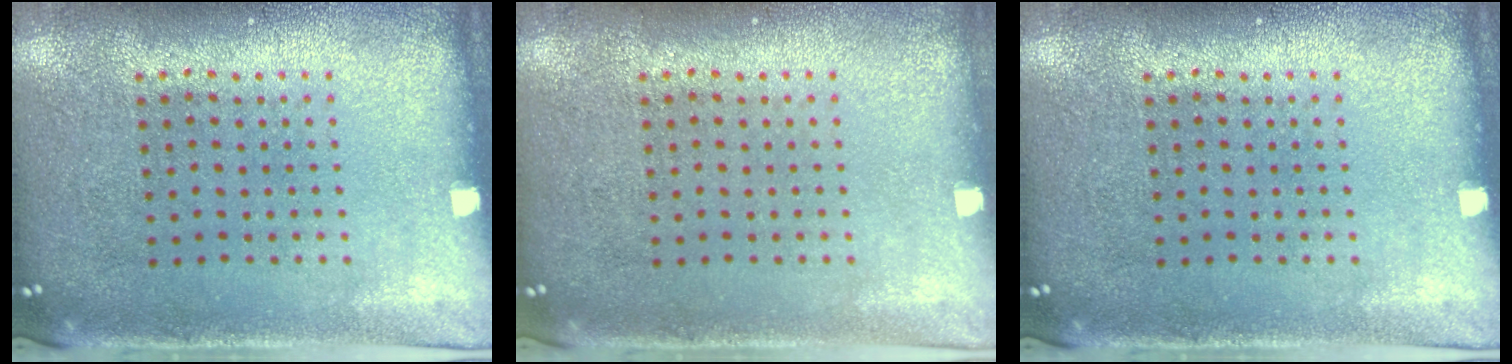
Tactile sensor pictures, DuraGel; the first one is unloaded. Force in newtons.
{"total": 0.0}
{"total": 0.0}